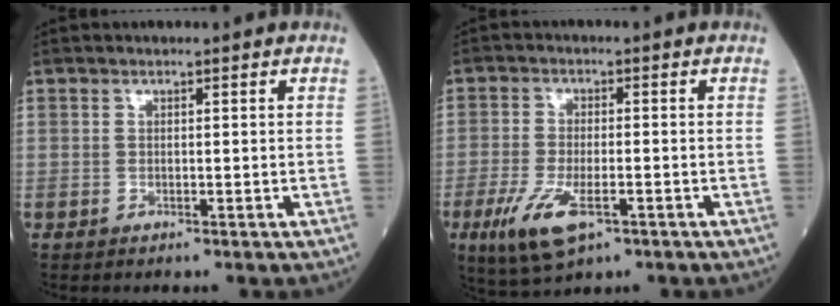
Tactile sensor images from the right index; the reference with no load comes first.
{"total": 8.6, "force": [-3.9, 3.1, 7.0], "torque": [-0.143, -0.018, -0.064]}